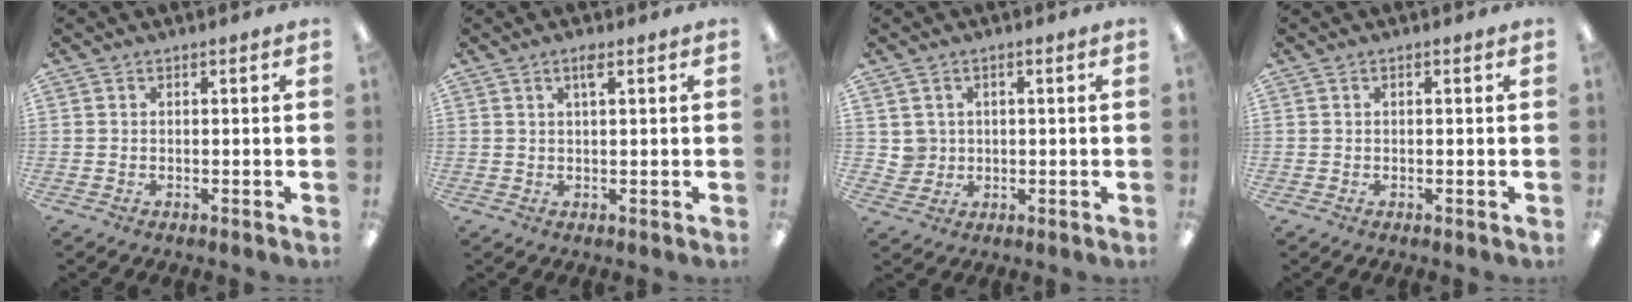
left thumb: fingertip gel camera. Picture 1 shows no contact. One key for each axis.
{"total": 2.4, "fx": 1.4, "fy": 0.5, "fz": 1.9, "tx": -0.034, "ty": 0.002, "tz": 0.021}
{"total": 3.2, "fx": 1.1, "fy": 3.0, "fz": -0.2, "tx": -0.006, "ty": 0.003, "tz": 0.021}
{"total": 0.0}